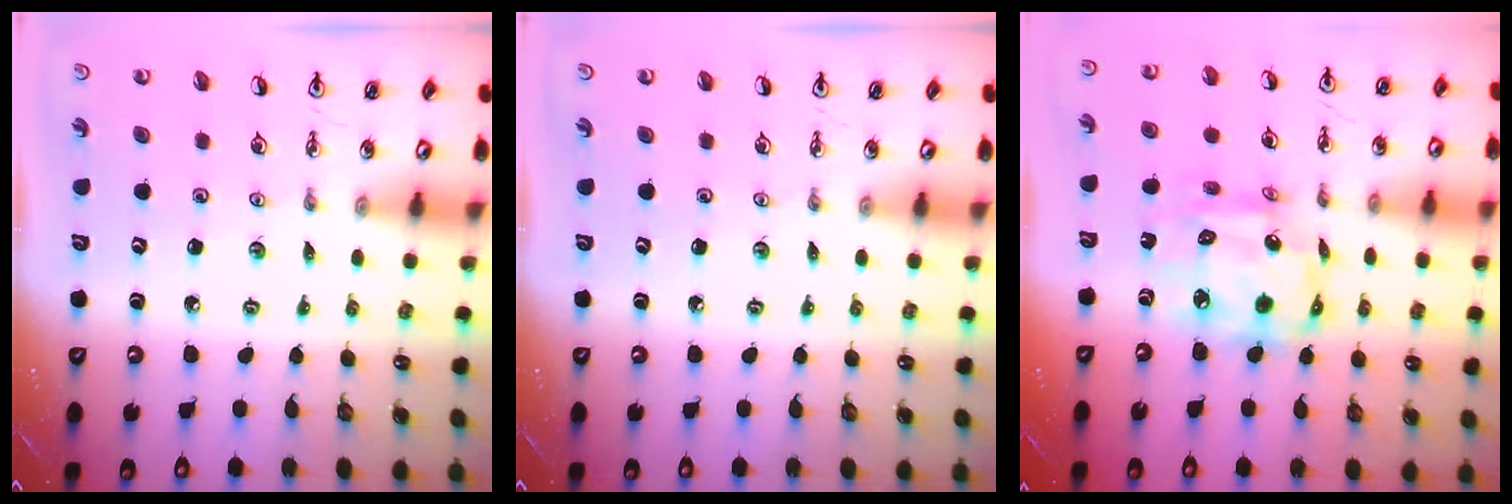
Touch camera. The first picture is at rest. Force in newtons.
{"total": 0.0}
{"total": 12.9, "press": 12.8, "slide": 1.7}